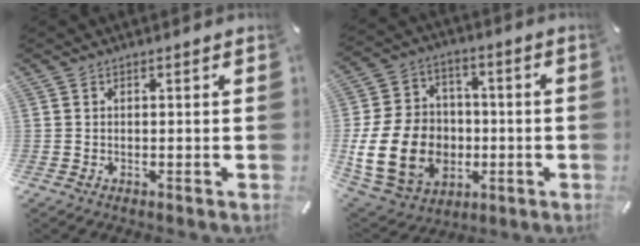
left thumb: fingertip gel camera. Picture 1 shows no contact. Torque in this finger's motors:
{"motor_torque": [0.53, 1.80, 1.60, -1.16, 0.33]}